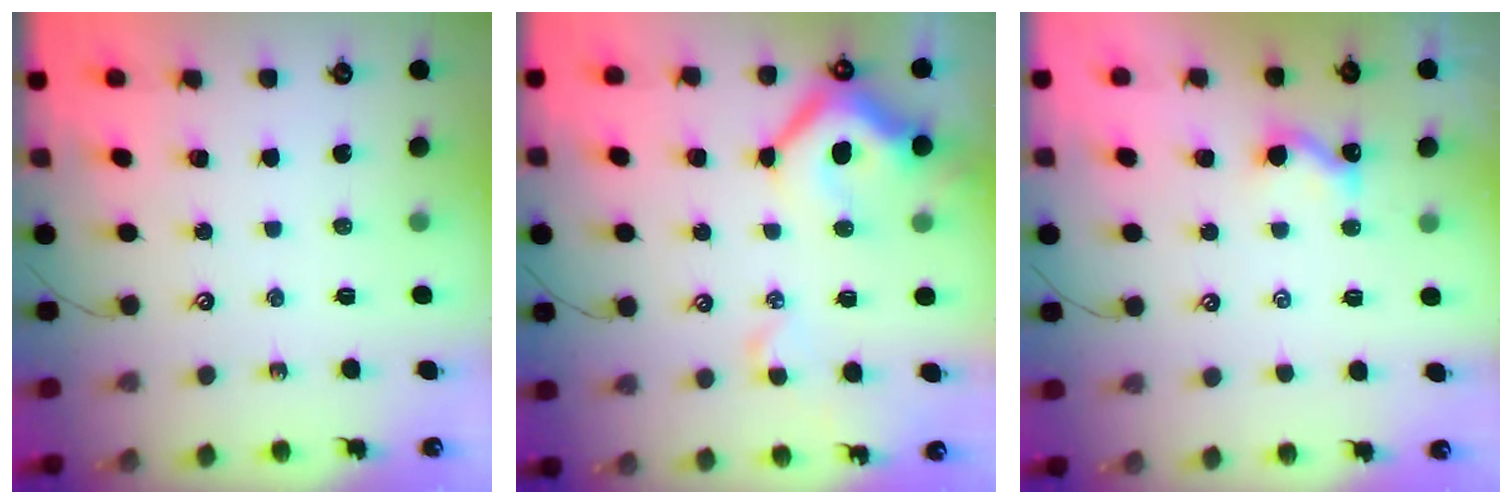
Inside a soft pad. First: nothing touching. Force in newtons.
{"total": 11.3, "press": 11.1, "slide": 1.7}
{"total": 0.0}